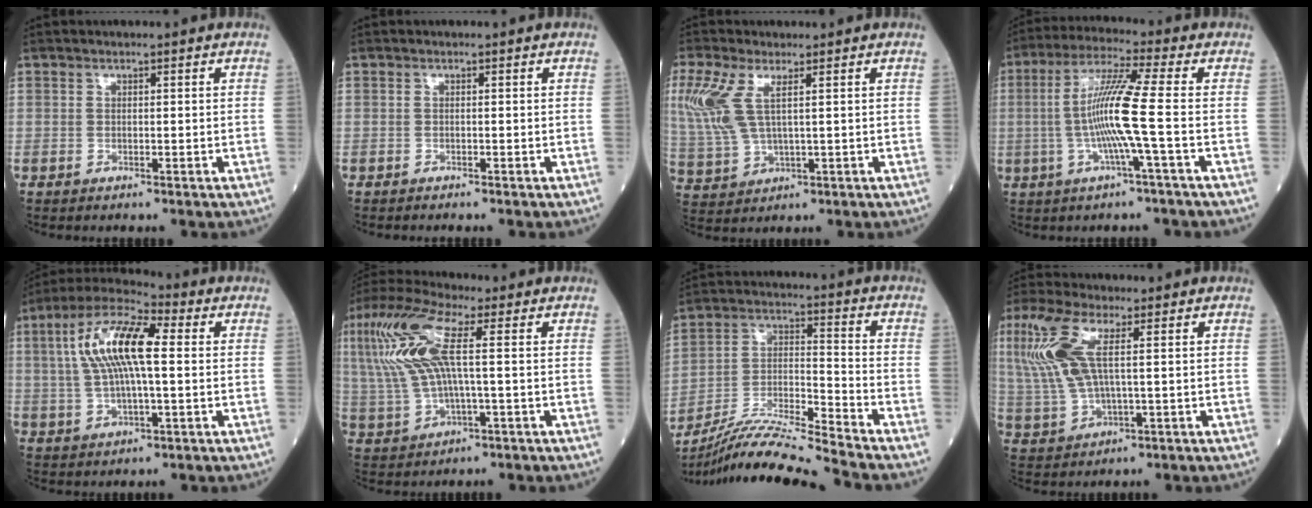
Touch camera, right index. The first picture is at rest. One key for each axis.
{"total": 0.5, "fx": -0.4, "fy": 0.0, "fz": 0.3, "tx": -0.007, "ty": 0.000, "tz": -0.006}
{"total": 8.9, "fx": 3.1, "fy": 3.1, "fz": 7.8, "tx": -0.214, "ty": 0.009, "tz": 0.070}
{"total": 9.8, "fx": -1.2, "fy": -1.2, "fz": 9.7, "tx": -0.195, "ty": 0.006, "tz": -0.025}
{"total": 12.9, "fx": 2.2, "fy": 3.3, "fz": 12.3, "tx": -0.253, "ty": 0.027, "tz": 0.037}
{"total": 13.0, "fx": 2.9, "fy": 3.1, "fz": 12.3, "tx": -0.293, "ty": 0.029, "tz": 0.057}
{"total": 14.3, "fx": -13.3, "fy": -2.8, "fz": 4.6, "tx": -0.083, "ty": 0.001, "tz": -0.241}
{"total": 10.5, "fx": 2.9, "fy": 3.1, "fz": 9.6, "tx": -0.249, "ty": 0.010, "tz": 0.062}